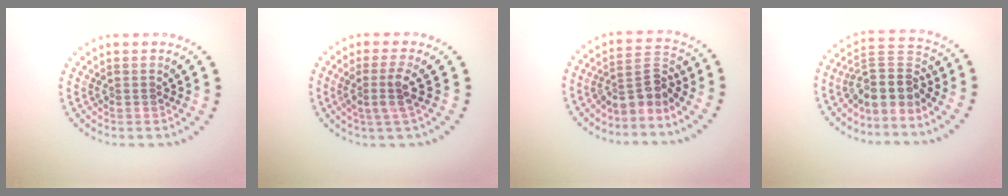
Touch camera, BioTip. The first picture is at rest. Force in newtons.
{"total": 2.7, "press": 2.1, "slide": 1.7}
{"total": 3.3, "press": 2.3, "slide": 2.3}
{"total": 4.3, "press": 3.4, "slide": 2.7}